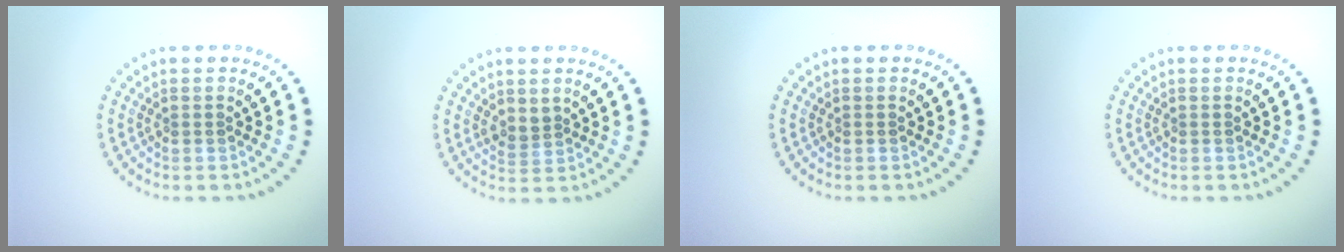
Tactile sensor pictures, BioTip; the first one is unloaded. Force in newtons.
{"total": 1.5, "press": 1.1, "slide": 1.0}
{"total": 0.0}
{"total": 0.0}